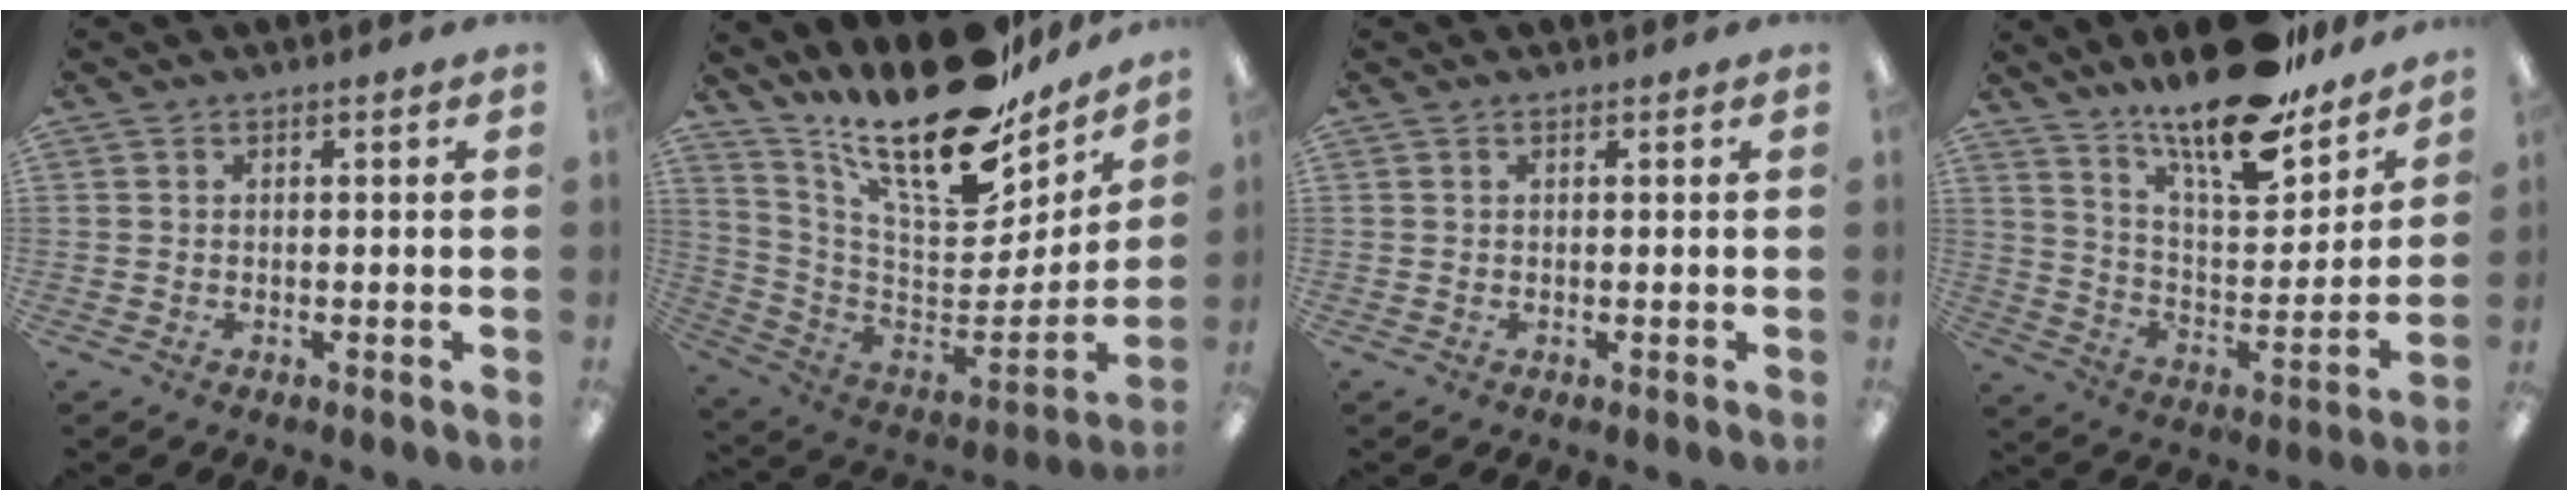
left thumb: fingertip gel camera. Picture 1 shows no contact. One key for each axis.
{"total": 21.5, "fx": 15.9, "fy": 7.7, "fz": 12.3, "tx": -0.182, "ty": -0.128, "tz": 0.269}
{"total": 0.0}
{"total": 18.8, "fx": 15.5, "fy": 5.0, "fz": 9.4, "tx": -0.156, "ty": -0.117, "tz": 0.263}